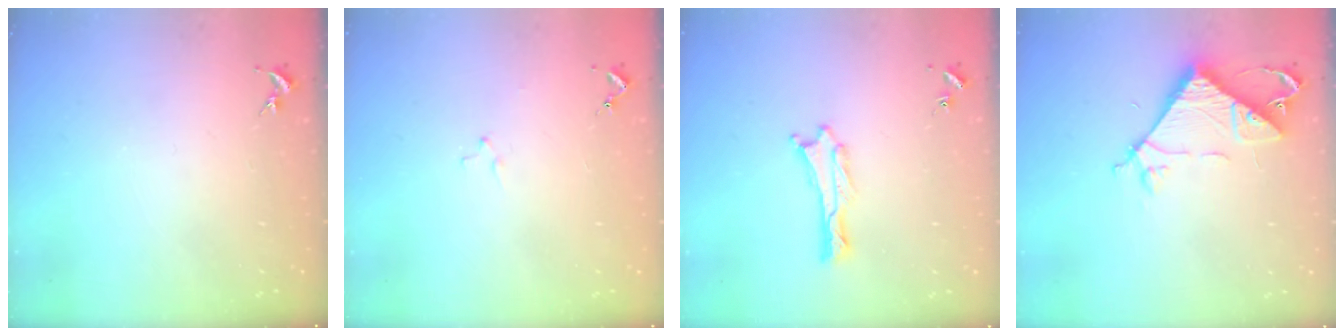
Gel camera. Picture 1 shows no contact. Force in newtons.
{"total": 0.8, "press": 0.8, "slide": 0.2}
{"total": 0.6, "press": 0.6, "slide": 0.1}
{"total": 8.0, "press": 8.0, "slide": 0.7}